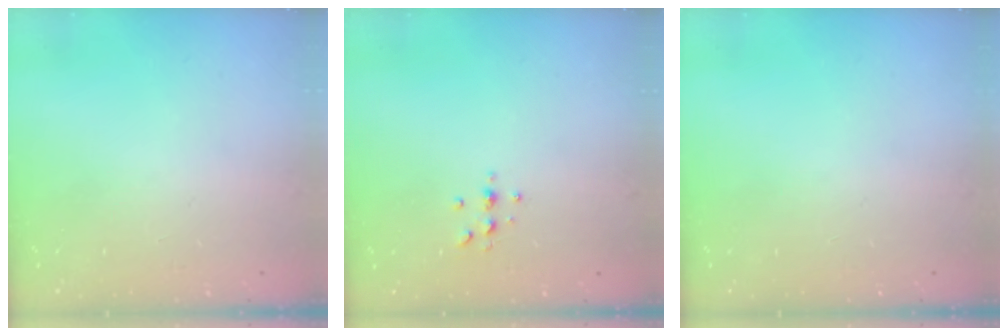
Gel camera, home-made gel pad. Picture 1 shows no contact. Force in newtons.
{"total": 3.8, "press": 3.7, "slide": 0.4}
{"total": 0.0}